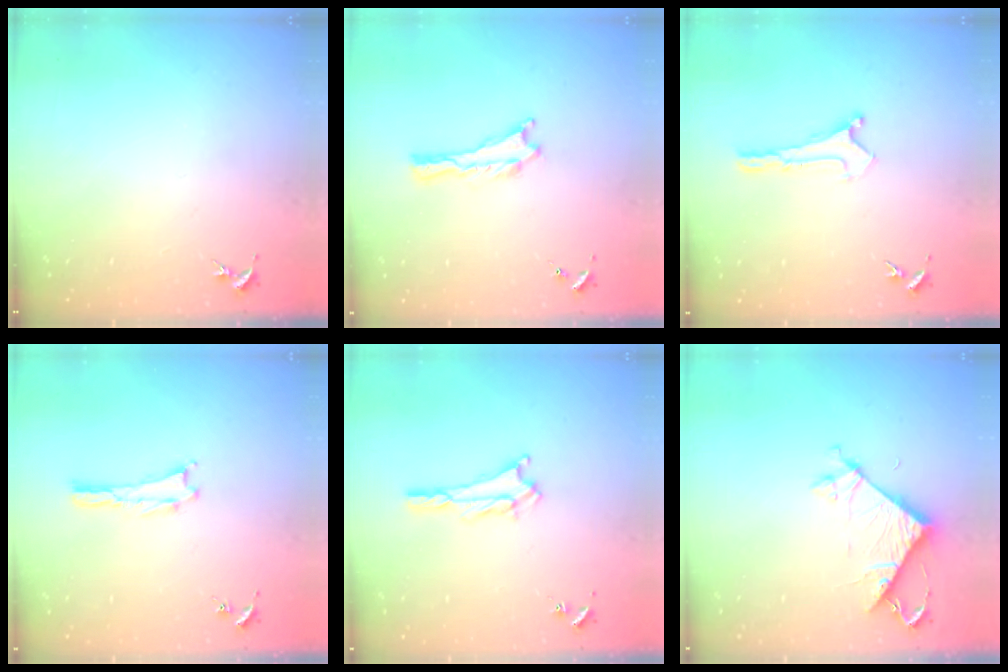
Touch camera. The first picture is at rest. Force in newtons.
{"total": 0.0}
{"total": 0.0}
{"total": 0.0}
{"total": 2.4, "press": 2.4, "slide": 0.4}
{"total": 7.2, "press": 7.2, "slide": 0.4}